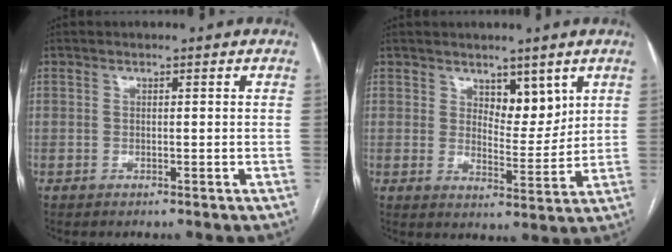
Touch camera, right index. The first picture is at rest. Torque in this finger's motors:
{"motor_torque": [0.19, 0.19, 0.09, 0.01]}